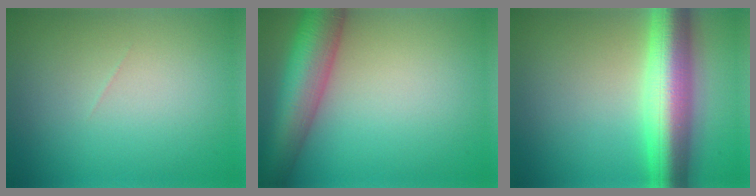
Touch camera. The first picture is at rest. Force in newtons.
{"total": 8.4, "press": 8.4, "slide": 0.4}
{"total": 9.5, "press": 9.5, "slide": 0.2}